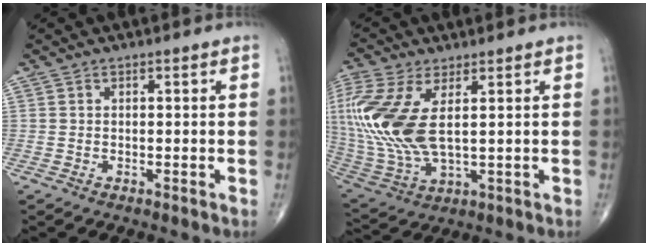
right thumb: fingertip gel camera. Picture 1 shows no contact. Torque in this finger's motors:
{"motor_torque": [-0.55, 2.76, 1.13, -0.53, 0.73]}